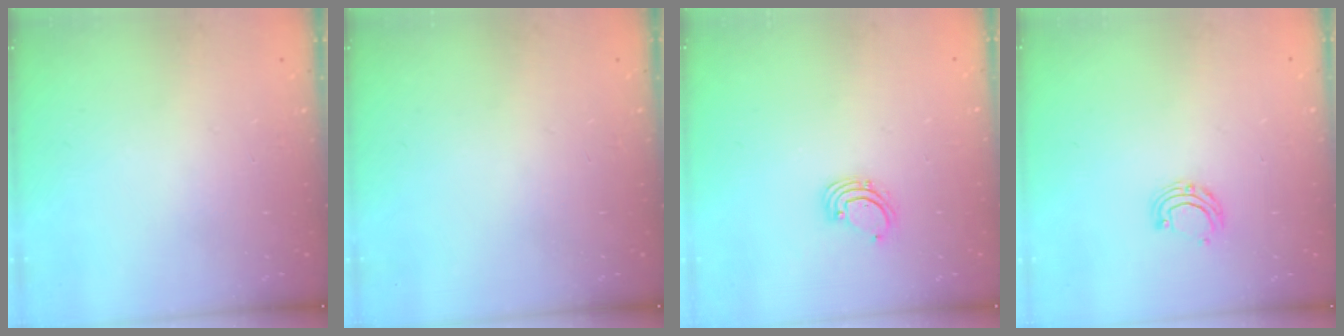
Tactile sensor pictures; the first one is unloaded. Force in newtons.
{"total": 0.0}
{"total": 1.6, "press": 1.6, "slide": 0.1}
{"total": 6.6, "press": 6.5, "slide": 0.7}